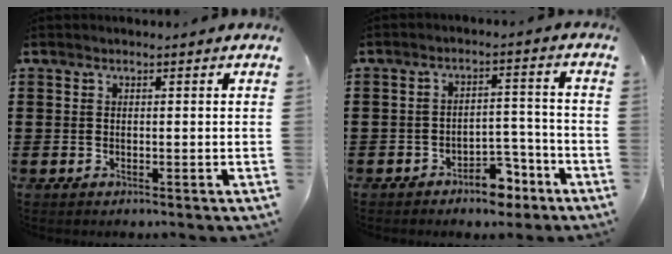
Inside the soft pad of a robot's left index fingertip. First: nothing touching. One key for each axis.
{"total": 5.2, "fx": -4.2, "fy": 2.1, "fz": 2.1, "tx": -0.032, "ty": 0.017, "tz": -0.080}